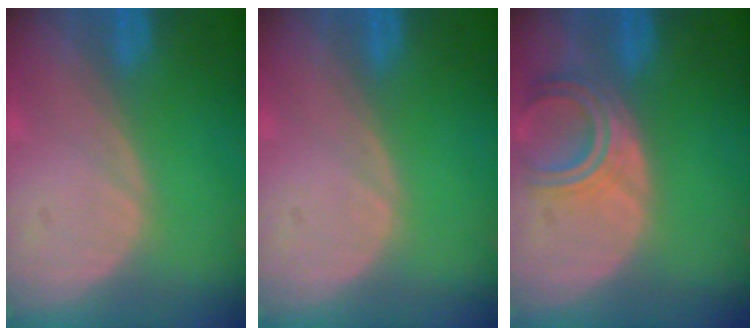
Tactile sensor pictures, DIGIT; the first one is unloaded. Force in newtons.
{"total": 0.0}
{"total": 5.2, "press": 5.1, "slide": 1.0}